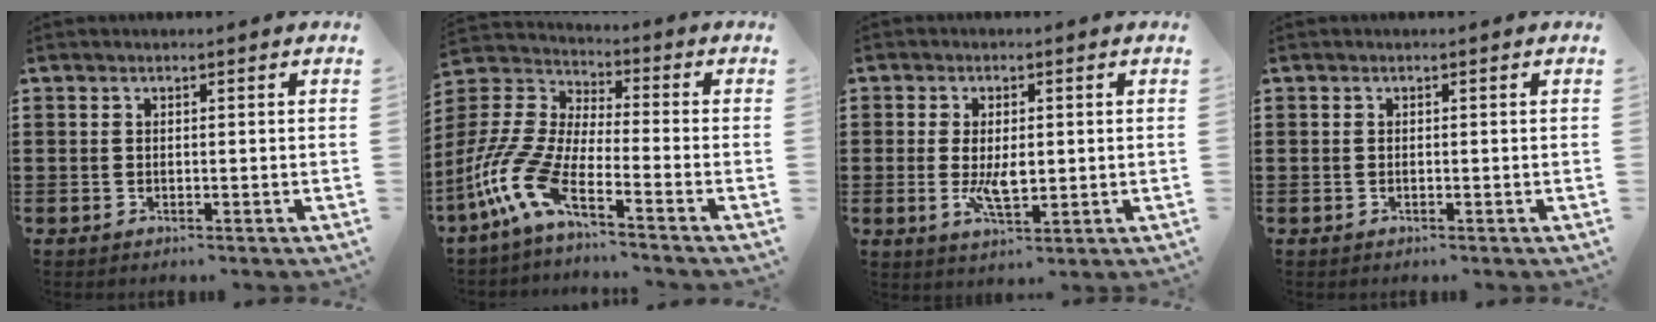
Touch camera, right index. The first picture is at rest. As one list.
[{"total": 10.1, "force": [-7.0, 1.9, 7.0], "torque": [-0.207, -0.033, -0.157]}, {"total": 4.9, "force": [-0.2, 2.2, 4.4], "torque": [-0.094, -0.001, -0.006]}, {"total": 0.0}]